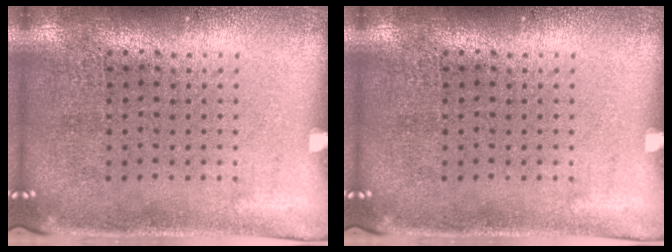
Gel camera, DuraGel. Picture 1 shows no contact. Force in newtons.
{"total": 0.0}